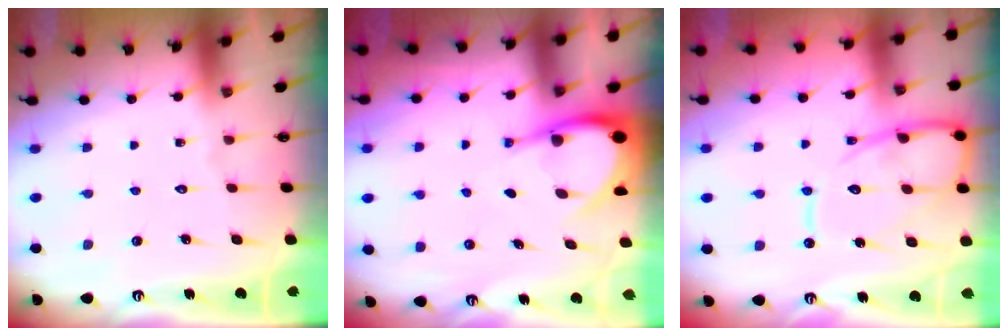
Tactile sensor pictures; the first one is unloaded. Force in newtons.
{"total": 5.6, "press": 5.6, "slide": 0.5}
{"total": 13.6, "press": 13.6, "slide": 1.5}